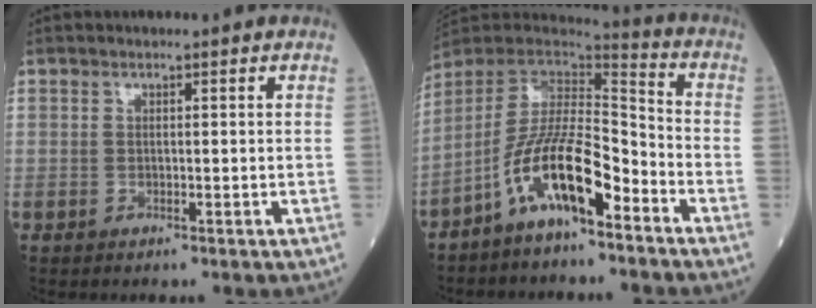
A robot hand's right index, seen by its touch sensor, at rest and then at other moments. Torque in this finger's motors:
{"motor_torque": [0.60, -0.44, 0.49, 0.21]}